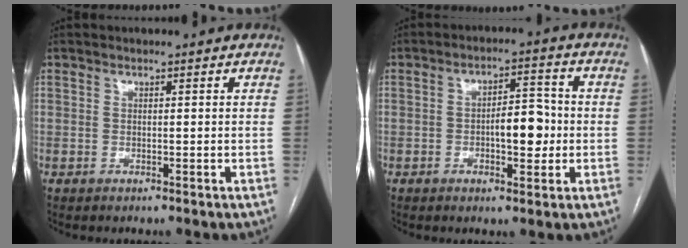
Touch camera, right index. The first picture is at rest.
{"total": 6.7, "force": [-1.0, 2.6, 6.1], "torque": [-0.094, 0.011, -0.012]}